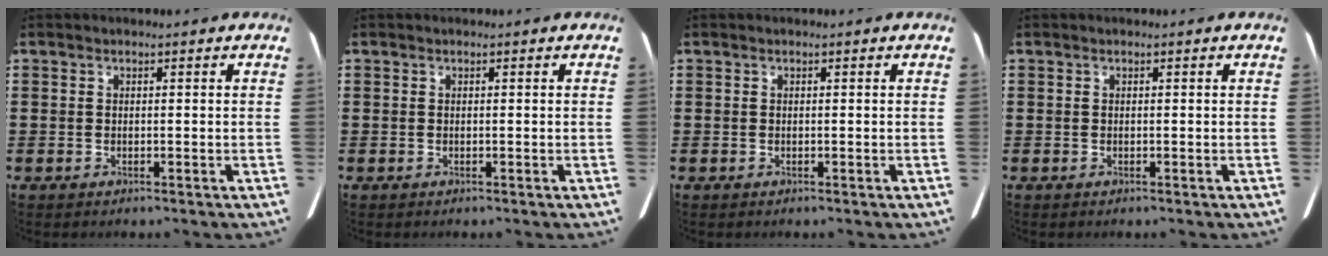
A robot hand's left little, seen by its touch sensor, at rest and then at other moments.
{"total": 0.0}
{"total": 0.0}
{"total": 0.0}